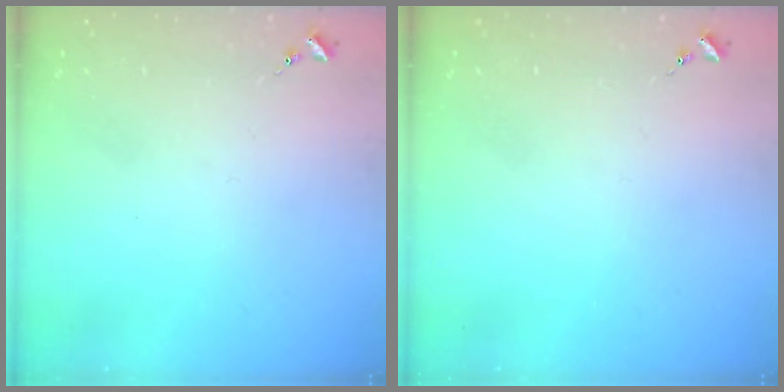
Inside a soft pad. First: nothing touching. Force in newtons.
{"total": 0.0}